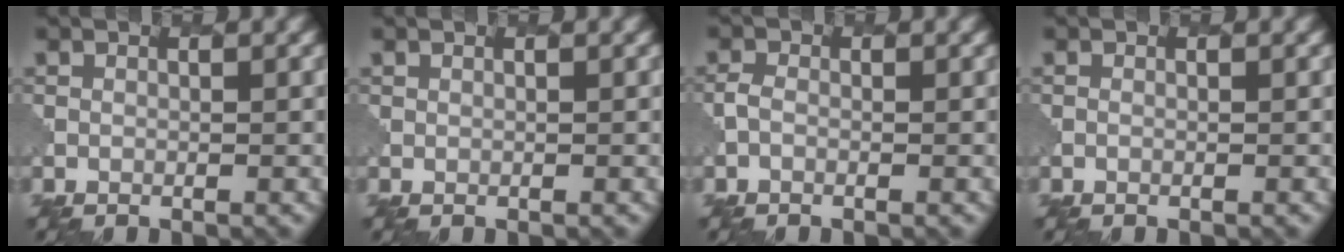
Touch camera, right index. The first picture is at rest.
{"total": 0.0}
{"total": 0.7, "force": [-0.5, 0.4, 0.3], "torque": [-0.012, -0.001, -0.016]}
{"total": 0.0}